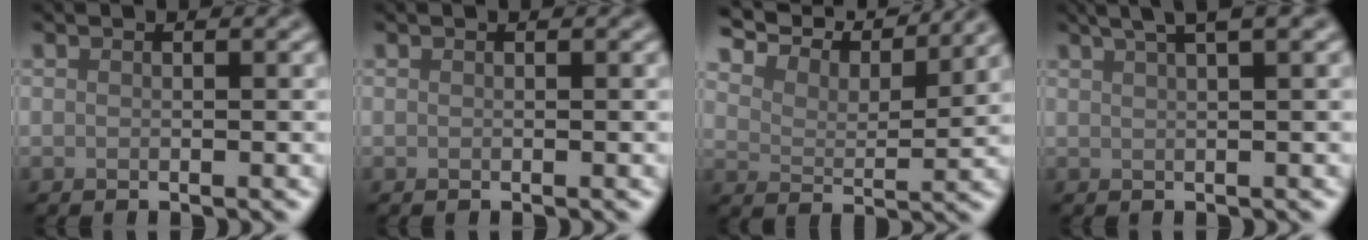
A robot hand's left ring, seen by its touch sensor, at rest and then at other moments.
{"total": 0.0}
{"total": 8.3, "force": [7.5, 1.6, 3.2], "torque": [-0.070, 0.009, 0.098]}
{"total": 4.4, "force": [3.0, 1.0, 3.1], "torque": [-0.030, 0.017, 0.030]}